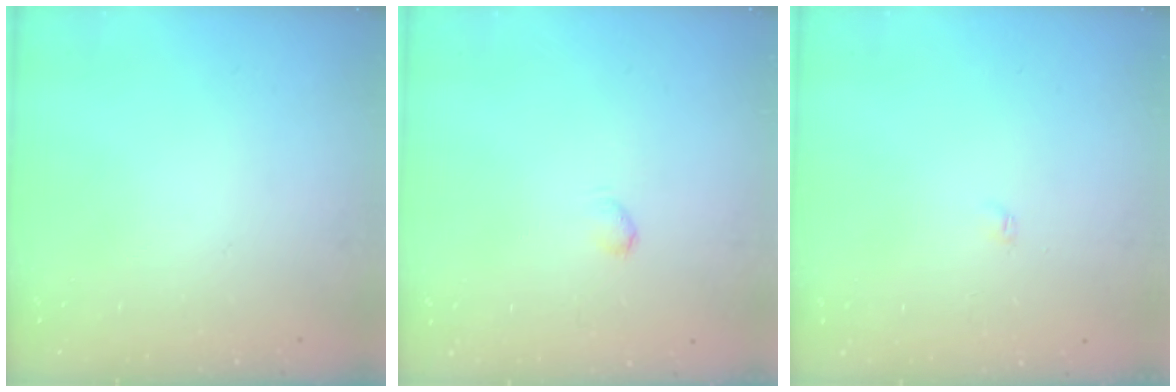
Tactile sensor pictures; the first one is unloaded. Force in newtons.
{"total": 2.2, "press": 2.2, "slide": 0.4}
{"total": 2.1, "press": 2.0, "slide": 0.3}